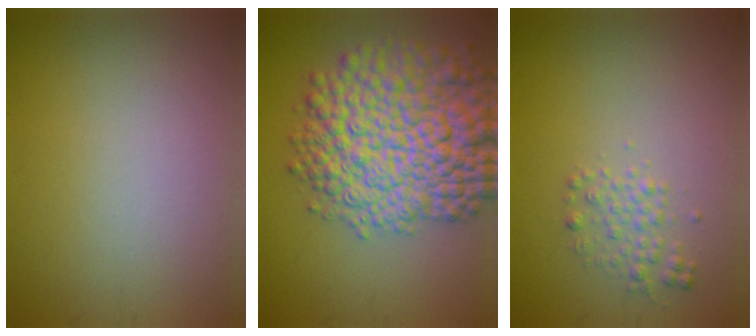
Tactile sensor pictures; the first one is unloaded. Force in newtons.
{"total": 11.7, "press": 11.7, "slide": 0.4}
{"total": 1.6, "press": 1.6, "slide": 0.0}